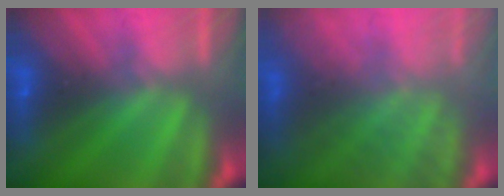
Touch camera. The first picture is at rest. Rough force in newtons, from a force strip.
{"total": 6.1}